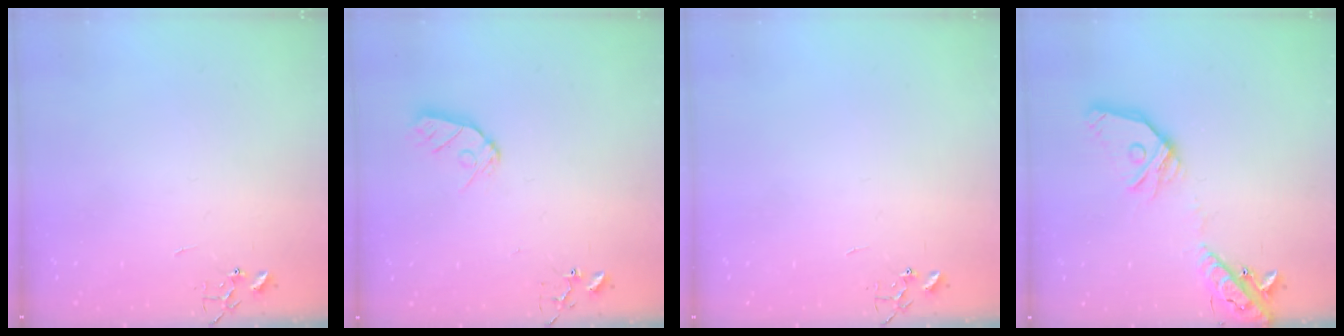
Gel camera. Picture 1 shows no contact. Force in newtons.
{"total": 8.6, "press": 8.5, "slide": 0.7}
{"total": 0.0}
{"total": 18.2, "press": 18.0, "slide": 3.2}